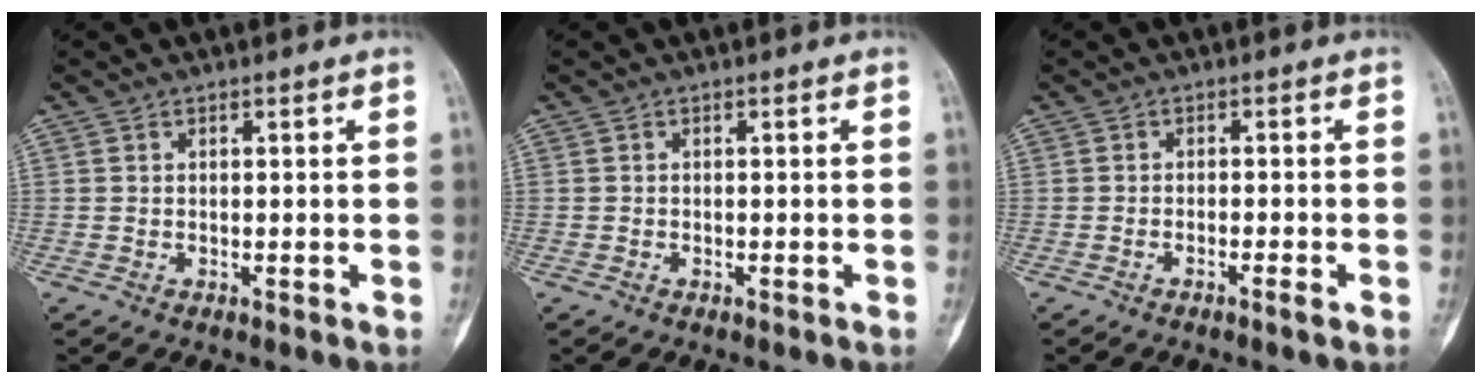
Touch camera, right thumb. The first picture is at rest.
{"total": 0.0}
{"total": 1.6, "force": [-1.1, 0.0, 1.2], "torque": [-0.028, 0.005, -0.022]}